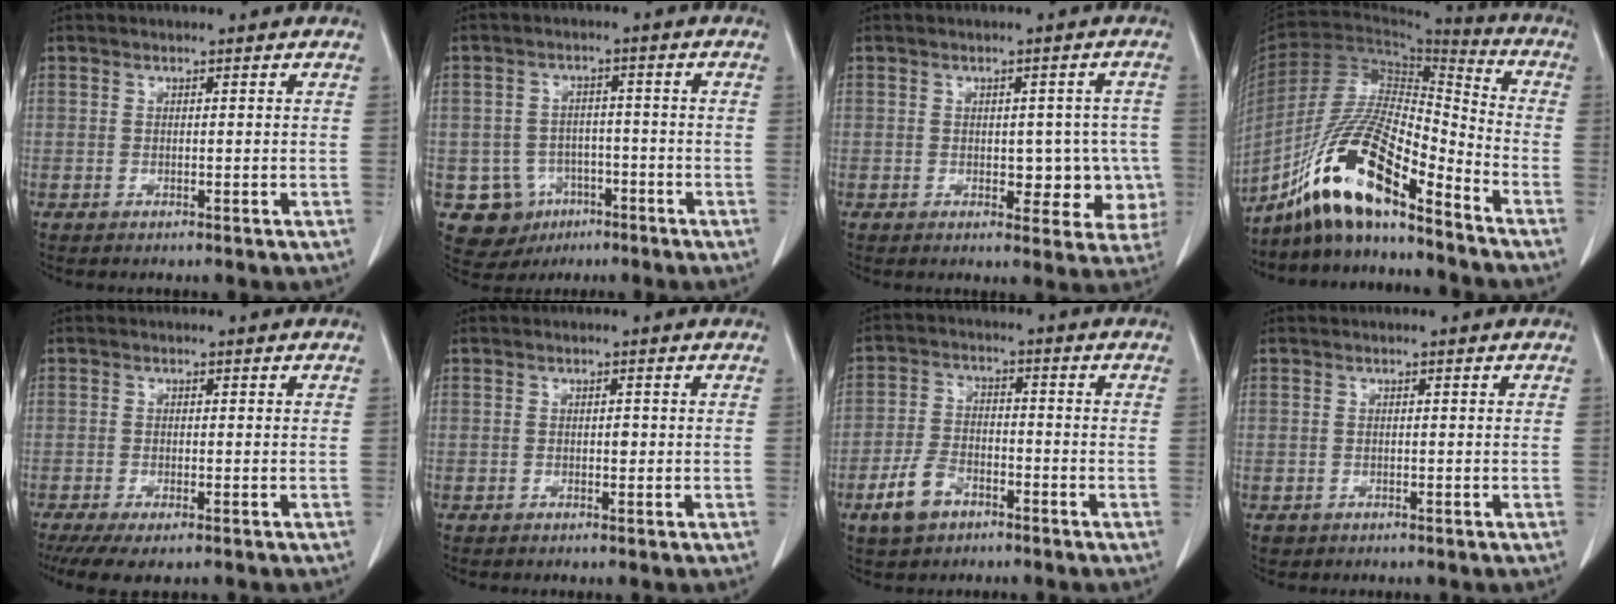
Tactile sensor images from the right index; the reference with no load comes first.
{"total": 7.9, "force": [-3.2, 7.1, 1.3], "torque": [-0.027, 0.010, -0.038]}
{"total": 6.6, "force": [-1.0, 3.8, 5.2], "torque": [-0.038, 0.014, -0.007]}
{"total": 16.3, "force": [-11.7, 2.6, 11.0], "torque": [-0.208, 0.003, -0.214]}
{"total": 6.3, "force": [-4.4, 1.6, 4.1], "torque": [-0.062, -0.014, -0.072]}
{"total": 0.7, "force": [-0.1, 0.4, 0.6], "torque": [-0.007, 0.002, -0.003]}
{"total": 6.7, "force": [-4.0, 3.8, 3.8], "torque": [-0.090, 0.005, -0.071]}
{"total": 1.0, "force": [-0.5, 0.8, 0.1], "torque": [-0.008, 0.003, -0.006]}